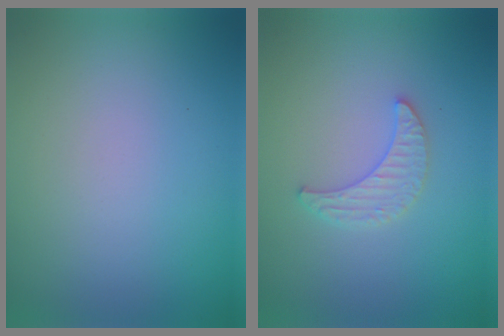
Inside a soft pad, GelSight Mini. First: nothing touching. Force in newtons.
{"total": 2.2, "press": 2.2, "slide": 0.5}